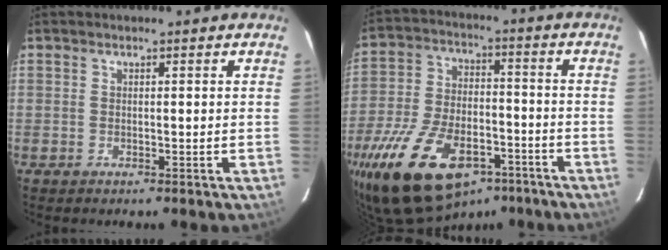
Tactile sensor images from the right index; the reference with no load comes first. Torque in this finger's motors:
{"motor_torque": [1.28, -0.86, 1.05, 0.19]}